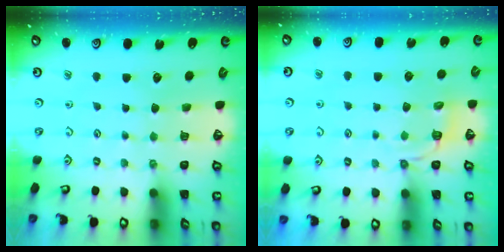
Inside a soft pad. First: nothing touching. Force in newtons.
{"total": 3.8, "press": 3.3, "slide": 2.0}